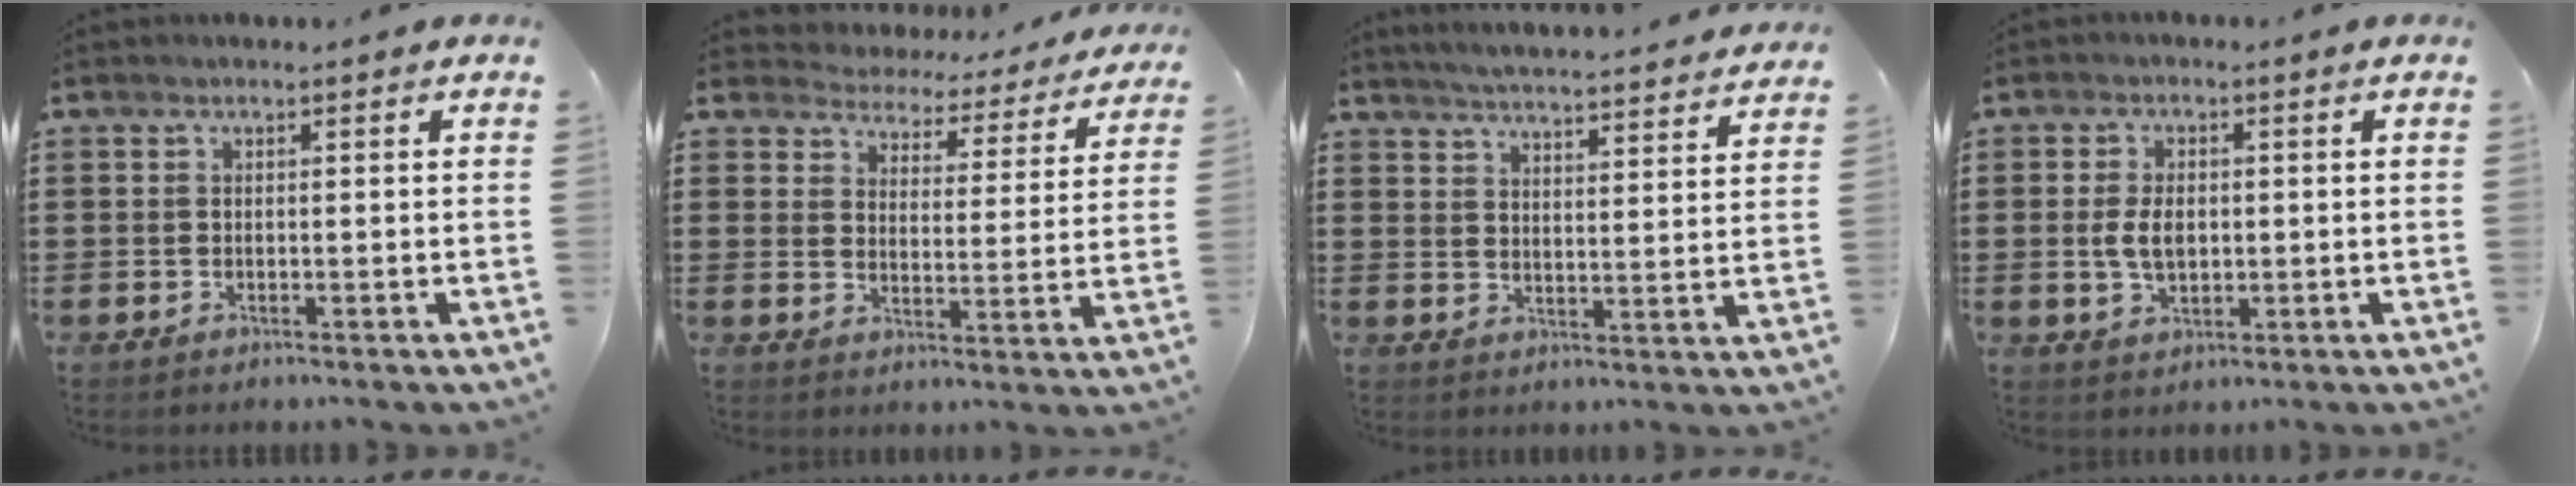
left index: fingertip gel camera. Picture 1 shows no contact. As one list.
[{"total": 3.5, "force": [3.5, 0.5, -0.3], "torque": [-0.019, -0.031, 0.053]}, {"total": 4.6, "force": [4.5, -0.8, 0.4], "torque": [-0.028, -0.036, 0.075]}, {"total": 4.5, "force": [0.1, 2.8, 3.6], "torque": [-0.072, 0.003, -0.004]}]